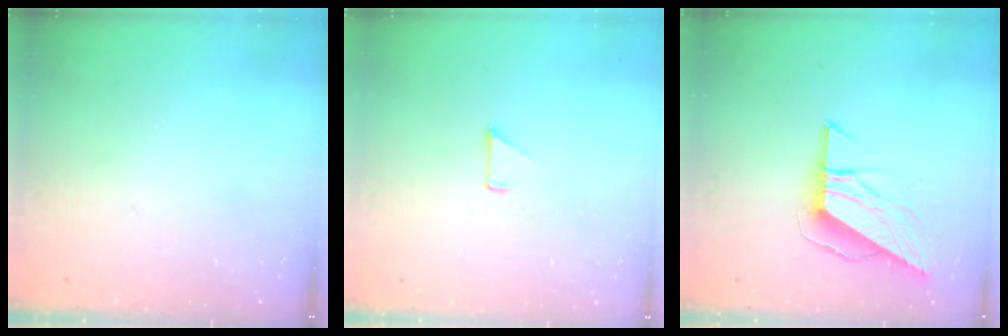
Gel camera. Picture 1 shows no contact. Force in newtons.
{"total": 0.9, "press": 0.9, "slide": 0.1}
{"total": 9.8, "press": 9.8, "slide": 0.5}